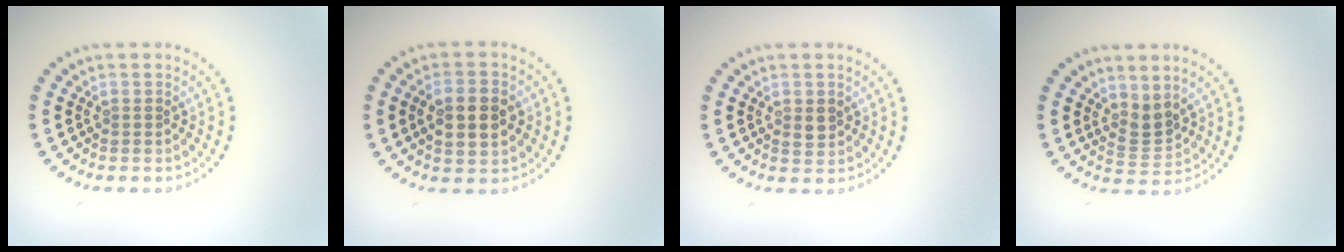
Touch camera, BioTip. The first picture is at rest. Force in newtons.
{"total": 4.5, "press": 4.5, "slide": 0.0}
{"total": 1.5, "press": 1.5, "slide": 0.1}
{"total": 2.2, "press": 1.5, "slide": 1.6}